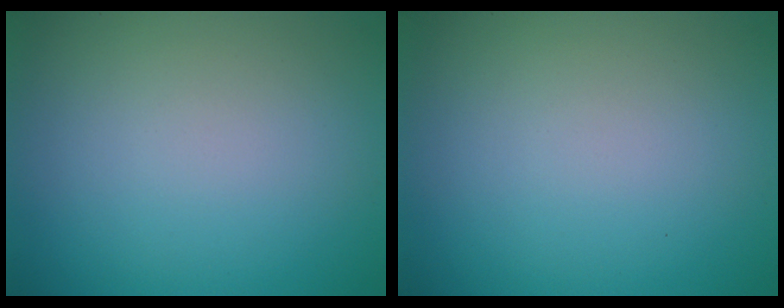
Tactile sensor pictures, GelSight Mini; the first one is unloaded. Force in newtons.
{"total": 0.0}